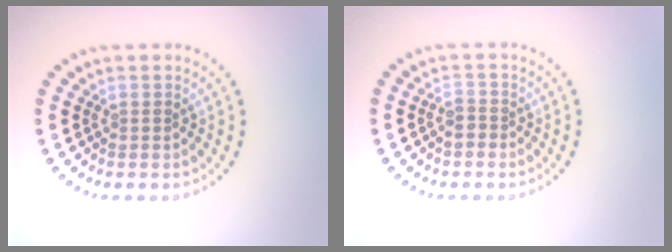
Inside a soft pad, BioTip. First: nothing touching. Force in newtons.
{"total": 1.1, "press": 0.9, "slide": 0.6}